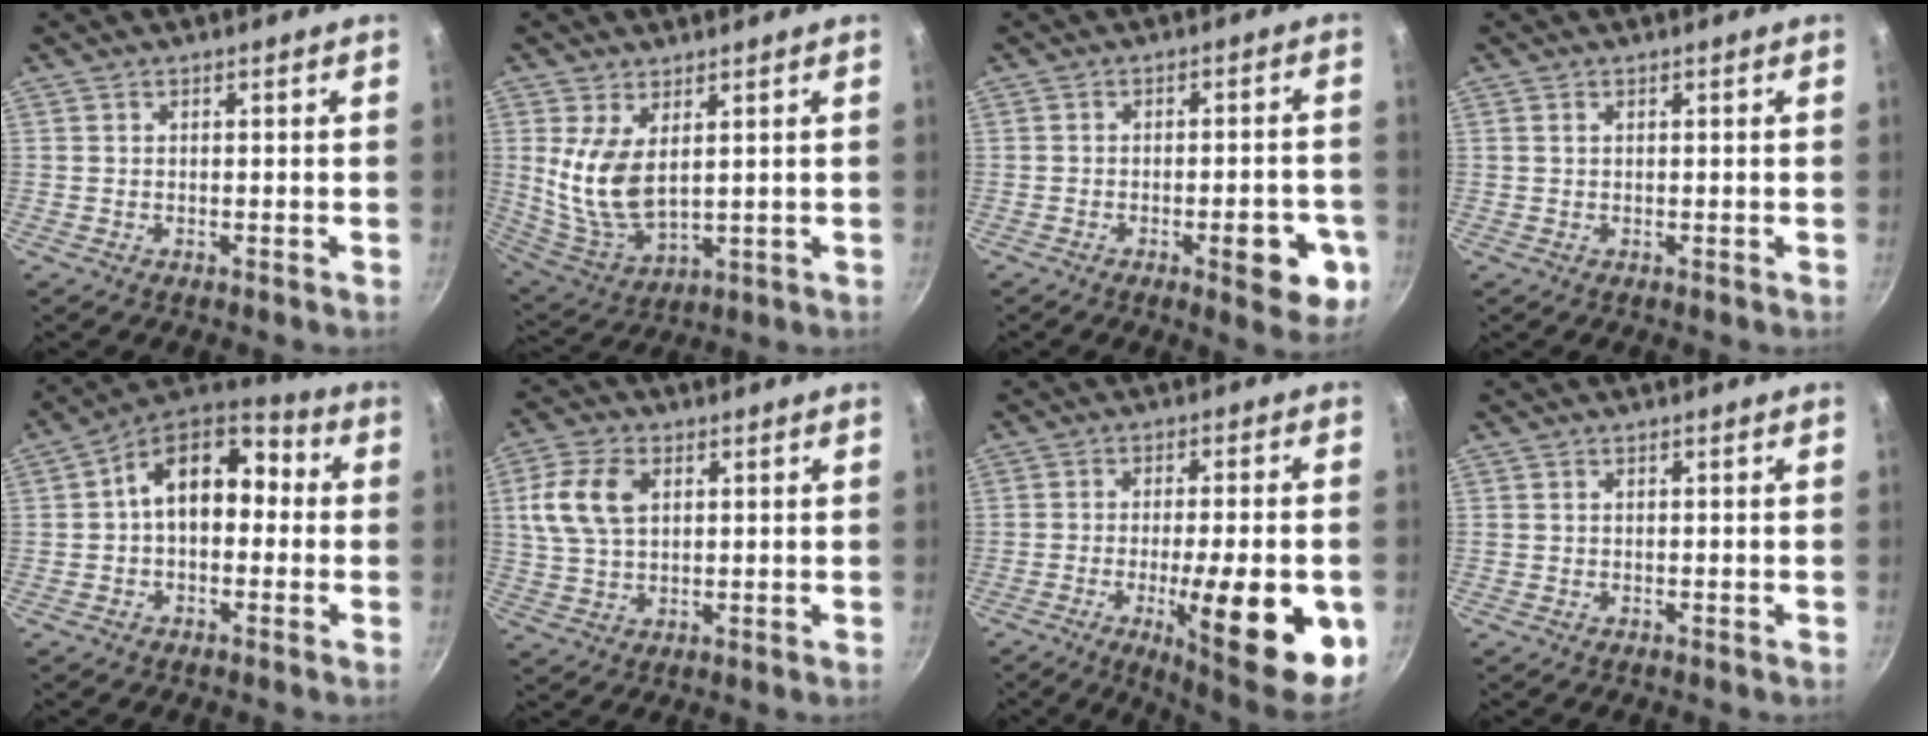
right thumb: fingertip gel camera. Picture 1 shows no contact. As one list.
[{"total": 11.0, "force": [2.9, 5.7, 8.9], "torque": [-0.173, -0.031, 0.068]}, {"total": 10.0, "force": [-3.7, 3.7, 8.5], "torque": [-0.081, 0.020, -0.043]}, {"total": 0.5, "force": [0.2, 0.3, 0.3], "torque": [-0.006, 0.001, 0.003]}, {"total": 14.4, "force": [0.9, 9.7, 10.6], "torque": [-0.124, 0.047, -0.005]}, {"total": 9.9, "force": [2.6, 6.4, 7.0], "torque": [-0.129, 0.006, 0.048]}, {"total": 19.6, "force": [-5.5, 4.9, 18.2], "torque": [-0.230, 0.007, -0.073]}, {"total": 0.0}]